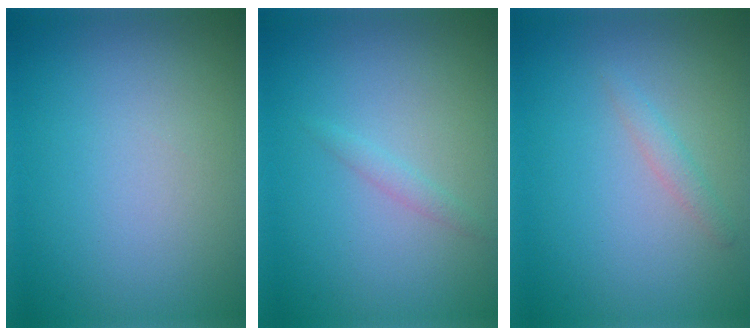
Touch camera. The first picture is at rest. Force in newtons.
{"total": 0.9, "press": 0.8, "slide": 0.0}
{"total": 1.1, "press": 1.1, "slide": 0.2}